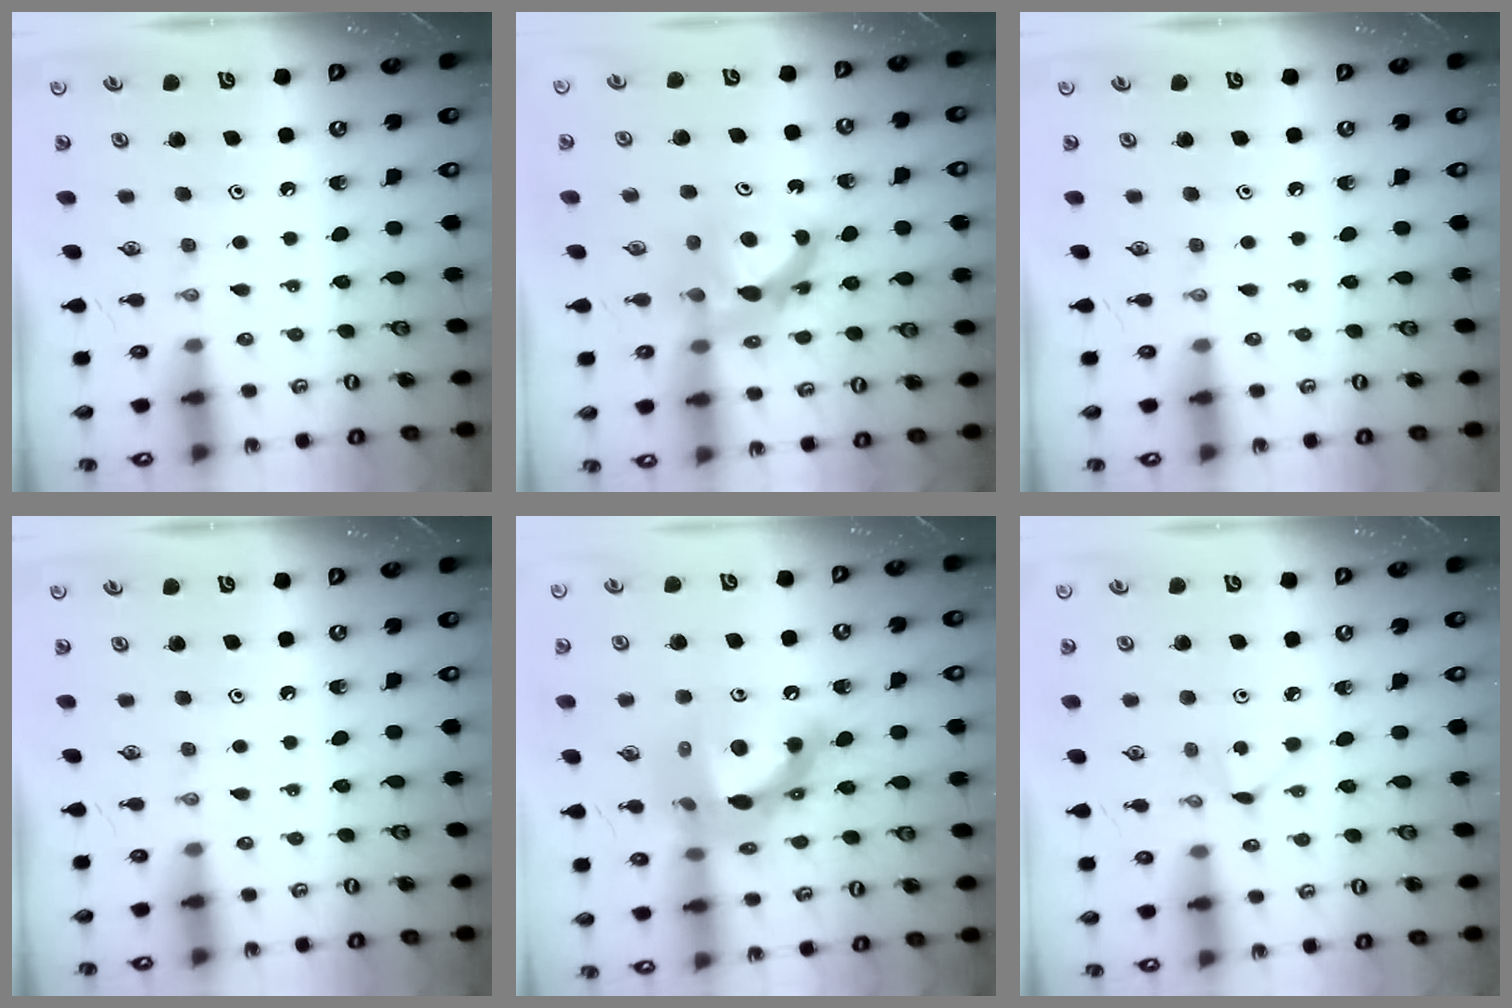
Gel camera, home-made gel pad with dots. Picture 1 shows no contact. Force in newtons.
{"total": 7.8, "press": 7.8, "slide": 0.7}
{"total": 0.0}
{"total": 0.0}
{"total": 17.8, "press": 17.8, "slide": 1.4}
{"total": 3.2, "press": 3.2, "slide": 0.5}